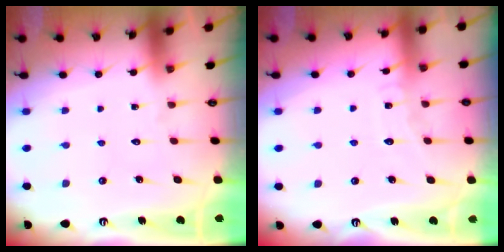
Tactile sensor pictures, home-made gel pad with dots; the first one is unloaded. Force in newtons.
{"total": 4.0, "press": 4.0, "slide": 0.4}